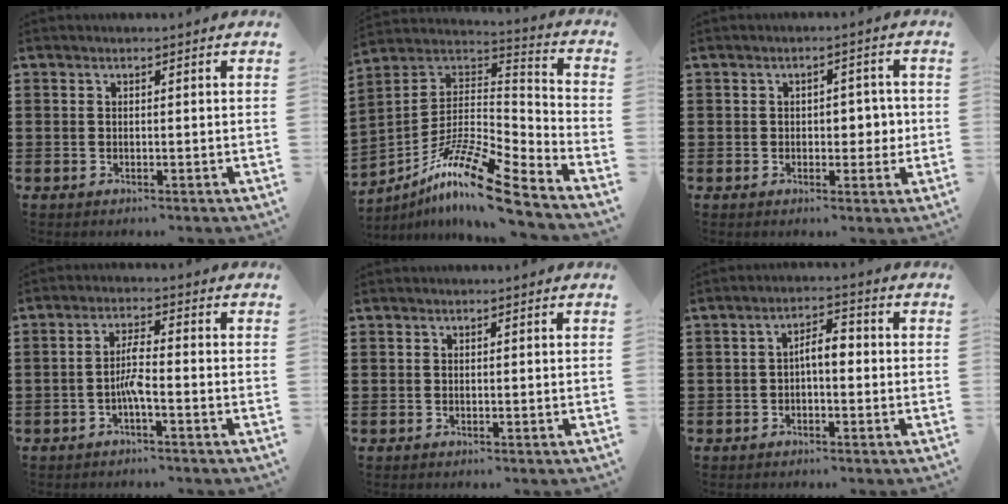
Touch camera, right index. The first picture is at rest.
{"total": 13.8, "force": [-10.0, 1.8, 9.3], "torque": [-0.183, 0.013, -0.193]}
{"total": 3.9, "force": [-0.2, 2.4, 3.0], "torque": [-0.037, -0.001, -0.012]}
{"total": 3.7, "force": [-1.4, 0.6, 3.4], "torque": [-0.078, 0.001, -0.031]}
{"total": 0.0}
{"total": 3.7, "force": [-0.5, 1.3, 3.4], "torque": [-0.064, 0.010, -0.012]}